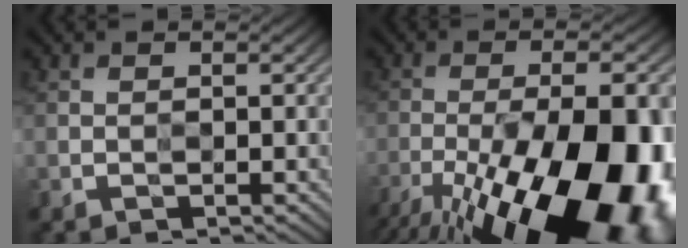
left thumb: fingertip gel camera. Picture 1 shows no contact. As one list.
[{"total": 21.0, "force": [-11.1, 7.7, 16.1], "torque": [-0.238, -0.052, -0.157]}]